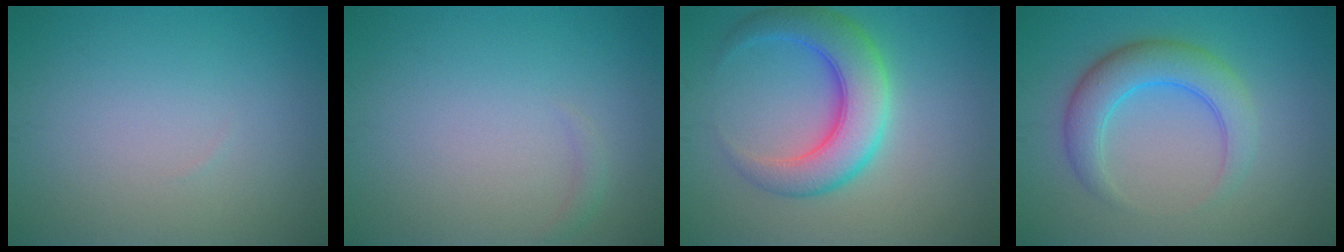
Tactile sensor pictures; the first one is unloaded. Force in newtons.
{"total": 0.7, "press": 0.7, "slide": 0.2}
{"total": 6.5, "press": 6.5, "slide": 0.1}
{"total": 4.8, "press": 4.8, "slide": 0.1}